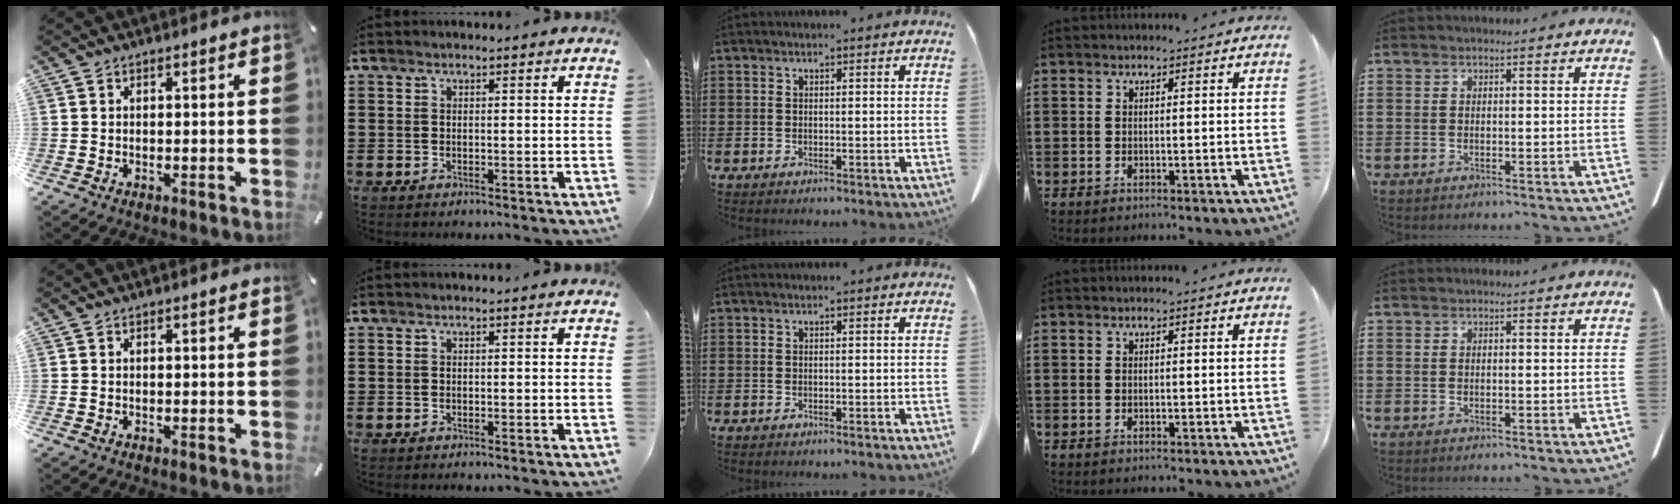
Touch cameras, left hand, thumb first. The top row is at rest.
{}